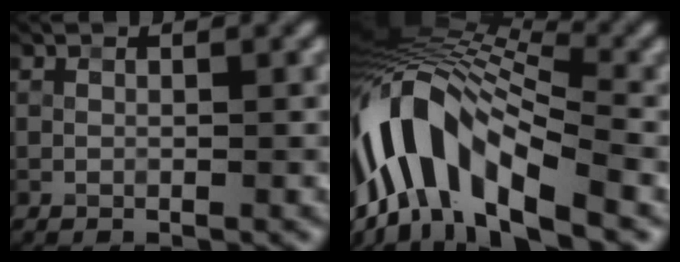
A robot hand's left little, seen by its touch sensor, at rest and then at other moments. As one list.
[{"total": 12.7, "force": [-4.4, 5.4, 10.7], "torque": [-0.202, 0.024, -0.086]}]